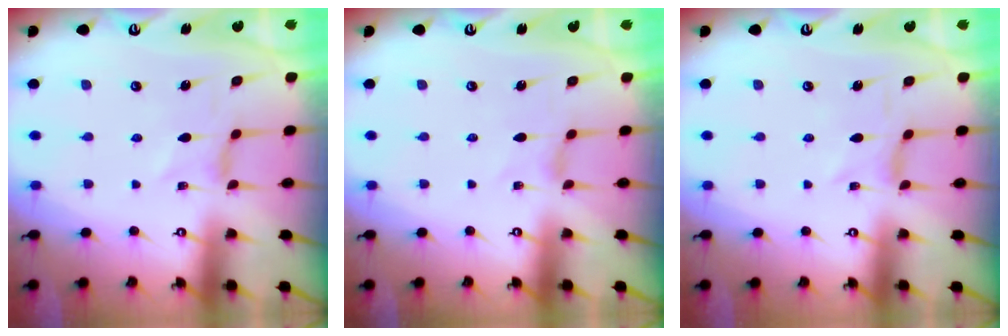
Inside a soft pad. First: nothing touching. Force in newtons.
{"total": 0.5, "press": 0.5, "slide": 0.1}
{"total": 0.0}